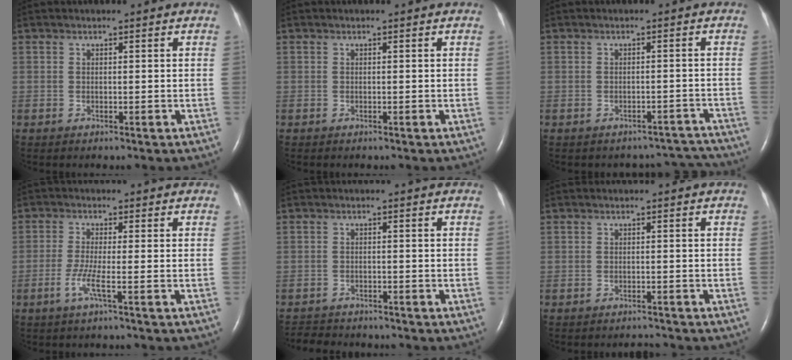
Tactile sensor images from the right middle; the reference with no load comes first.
{"total": 0.0}
{"total": 5.8, "force": [-5.4, 1.6, -1.3], "torque": [0.032, 0.035, -0.051]}
{"total": 3.2, "force": [-1.4, -0.5, 2.8], "torque": [-0.065, -0.008, -0.033]}
{"total": 4.9, "force": [-4.7, 1.1, 0.9], "torque": [-0.014, -0.011, -0.071]}
{"total": 1.1, "force": [-1.1, 0.0, -0.2], "torque": [0.002, -0.006, -0.013]}